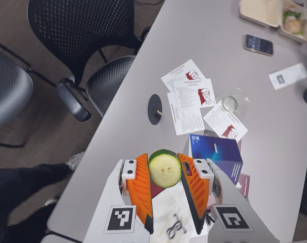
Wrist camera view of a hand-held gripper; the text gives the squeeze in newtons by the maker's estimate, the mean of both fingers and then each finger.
{"total": 9.3, "left": 8.8, "right": 9.7}